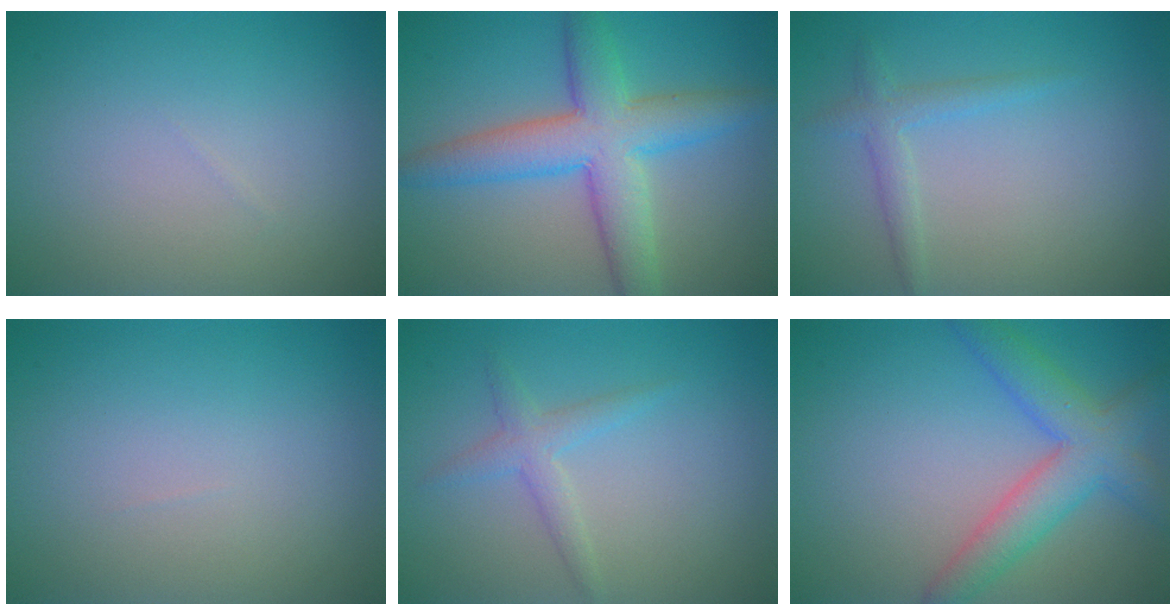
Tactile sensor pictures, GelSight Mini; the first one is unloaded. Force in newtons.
{"total": 6.1, "press": 6.1, "slide": 0.4}
{"total": 1.8, "press": 1.8, "slide": 0.0}
{"total": 0.0}
{"total": 1.9, "press": 1.9, "slide": 0.1}
{"total": 5.4, "press": 5.4, "slide": 0.2}